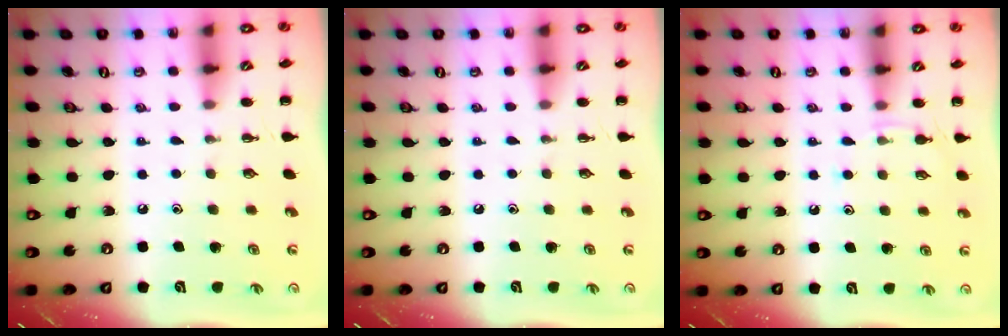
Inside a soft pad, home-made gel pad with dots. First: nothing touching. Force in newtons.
{"total": 0.0}
{"total": 4.6, "press": 4.3, "slide": 1.6}